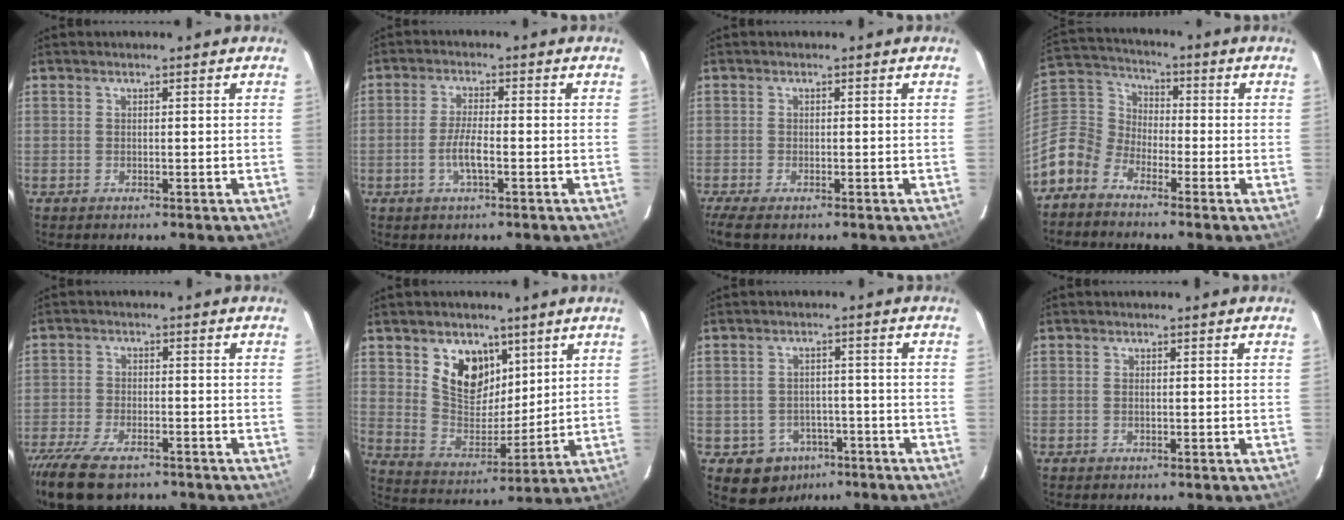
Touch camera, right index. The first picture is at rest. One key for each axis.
{"total": 4.4, "fx": -1.6, "fy": 0.9, "fz": 4.0, "tx": -0.082, "ty": -0.003, "tz": -0.031}
{"total": 4.2, "fx": -3.0, "fy": 1.1, "fz": 2.7, "tx": -0.064, "ty": -0.017, "tz": -0.055}
{"total": 10.5, "fx": -6.5, "fy": 7.6, "fz": 3.2, "tx": -0.096, "ty": 0.028, "tz": -0.155}
{"total": 12.4, "fx": -9.4, "fy": 4.8, "fz": 6.6, "tx": -0.160, "ty": -0.033, "tz": -0.169}
{"total": 11.6, "fx": 6.1, "fy": 8.0, "fz": 5.8, "tx": -0.106, "ty": -0.004, "tz": 0.123}
{"total": 7.4, "fx": -4.2, "fy": 6.0, "fz": 1.5, "tx": -0.041, "ty": 0.023, "tz": -0.041}
{"total": 0.6, "fx": 0.0, "fy": 0.2, "fz": 0.5, "tx": -0.012, "ty": 0.000, "tz": -0.001}